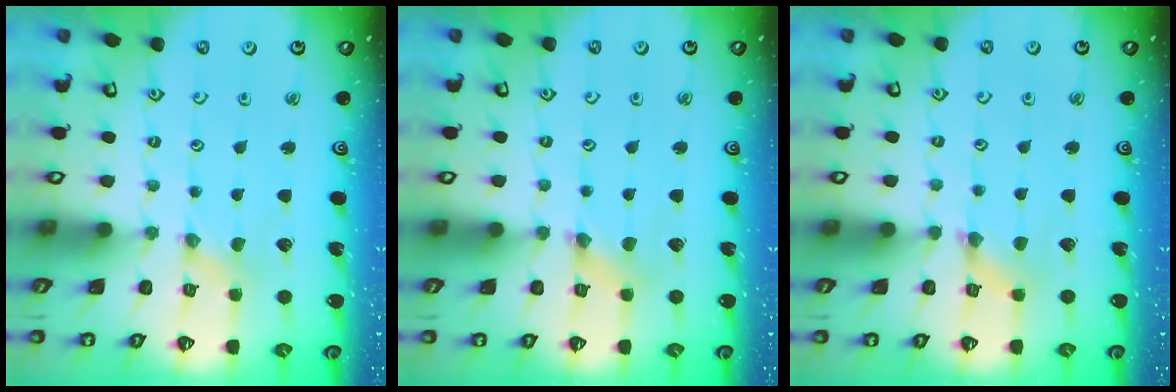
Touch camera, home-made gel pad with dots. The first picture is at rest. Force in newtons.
{"total": 1.8, "press": 1.8, "slide": 0.3}
{"total": 1.5, "press": 1.4, "slide": 0.3}